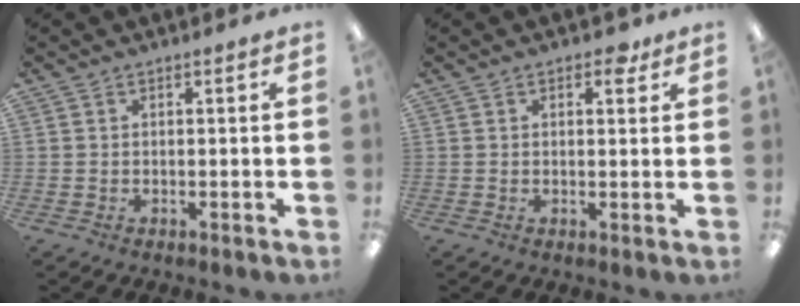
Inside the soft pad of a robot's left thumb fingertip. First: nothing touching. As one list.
[{"total": 3.5, "force": [1.8, 1.8, 2.3], "torque": [-0.017, -0.007, 0.025]}]